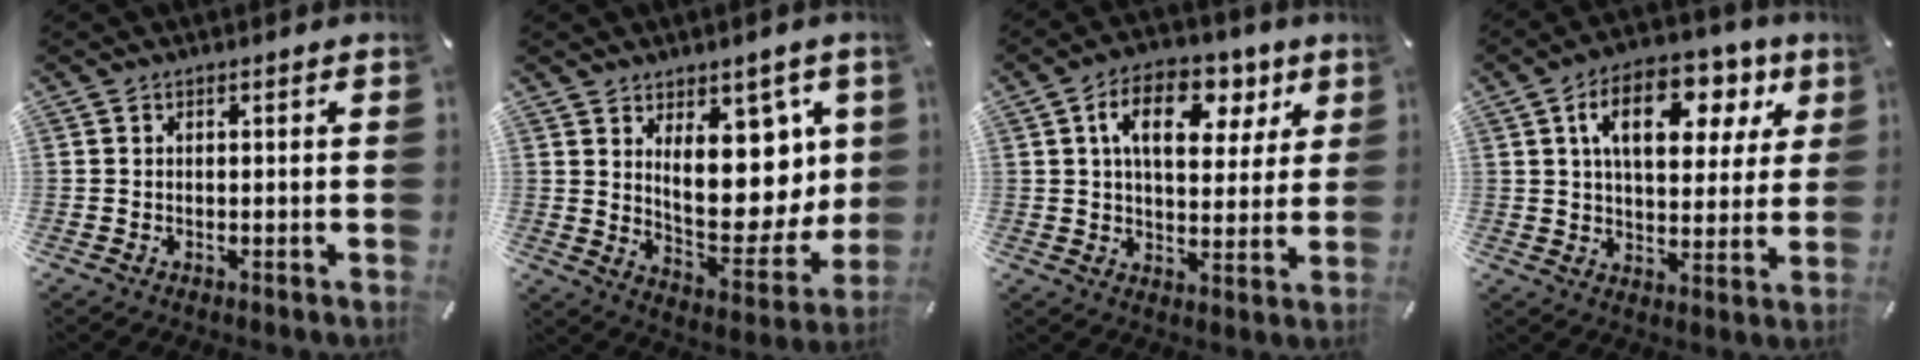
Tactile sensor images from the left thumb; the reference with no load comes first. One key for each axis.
{"total": 17.4, "fx": 6.1, "fy": 10.3, "fz": 12.6, "tx": -0.153, "ty": -0.060, "tz": 0.110}
{"total": 13.7, "fx": 6.0, "fy": 8.3, "fz": 9.1, "tx": -0.135, "ty": -0.012, "tz": 0.100}
{"total": 15.9, "fx": 6.9, "fy": 9.2, "fz": 11.0, "tx": -0.165, "ty": -0.016, "tz": 0.112}